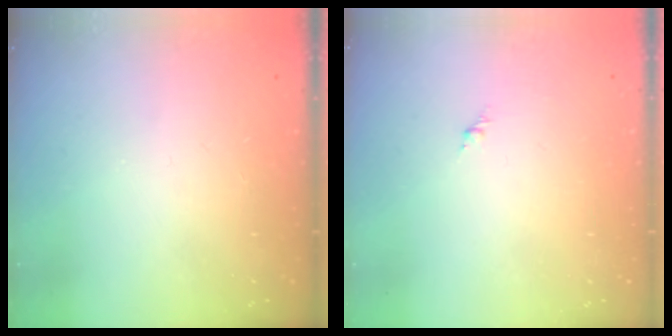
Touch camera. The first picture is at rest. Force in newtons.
{"total": 1.3, "press": 1.2, "slide": 0.5}